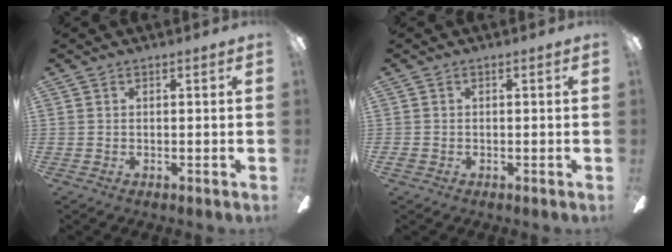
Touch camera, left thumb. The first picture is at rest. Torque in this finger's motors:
{"motor_torque": [-0.32, -0.19, -0.28, 0.36, -0.06]}